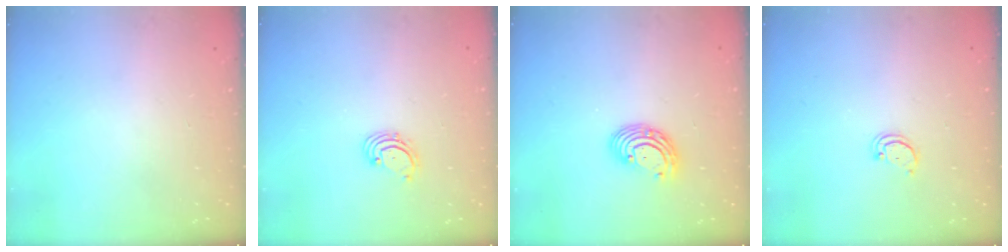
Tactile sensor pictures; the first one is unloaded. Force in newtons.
{"total": 1.9, "press": 1.8, "slide": 0.2}
{"total": 6.2, "press": 6.1, "slide": 0.9}
{"total": 2.1, "press": 2.1, "slide": 0.2}